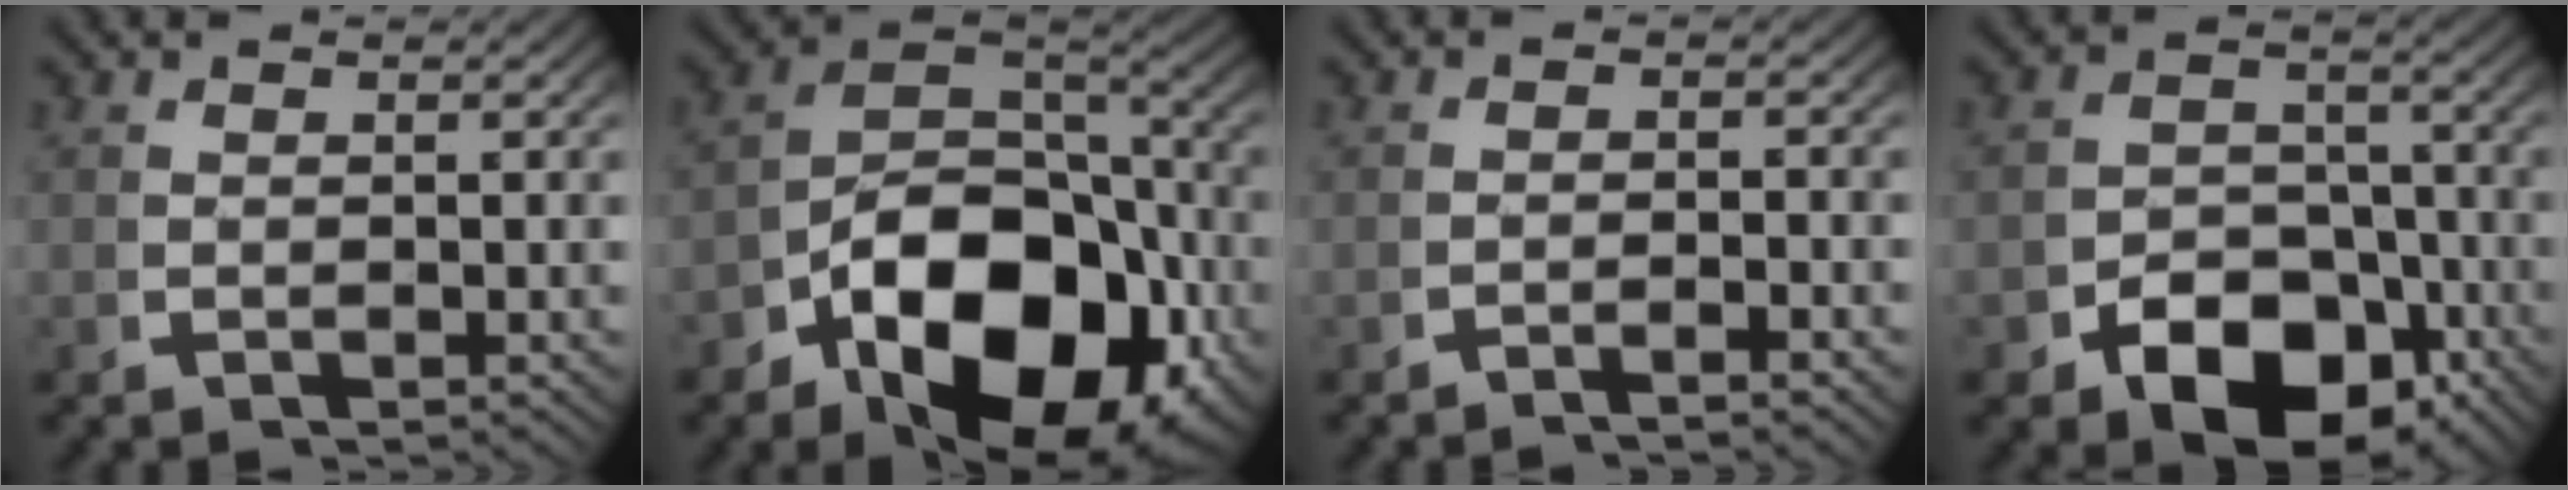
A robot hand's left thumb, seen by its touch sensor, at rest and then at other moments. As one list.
[{"total": 15.3, "force": [-4.2, 10.0, 10.8], "torque": [-0.180, -0.055, -0.054]}, {"total": 1.6, "force": [-1.4, 0.1, 0.7], "torque": [-0.010, 0.002, -0.030]}, {"total": 8.1, "force": [-4.1, 5.3, 4.5], "torque": [-0.058, -0.033, -0.057]}]